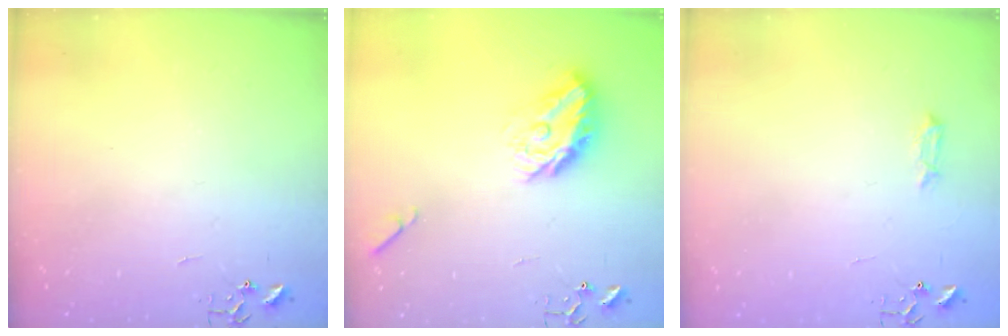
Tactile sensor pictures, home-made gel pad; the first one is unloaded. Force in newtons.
{"total": 12.2, "press": 12.2, "slide": 0.7}
{"total": 4.0, "press": 4.0, "slide": 0.6}